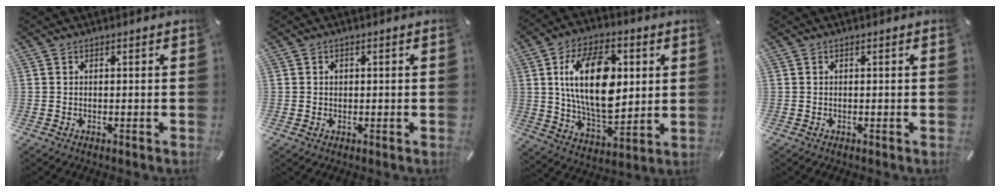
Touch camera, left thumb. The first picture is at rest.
{"total": 1.2, "force": [0.1, 1.1, 0.4], "torque": [-0.002, 0.002, -0.002]}
{"total": 20.7, "force": [3.9, 12.4, 16.1], "torque": [-0.305, 0.001, 0.062]}
{"total": 0.0}